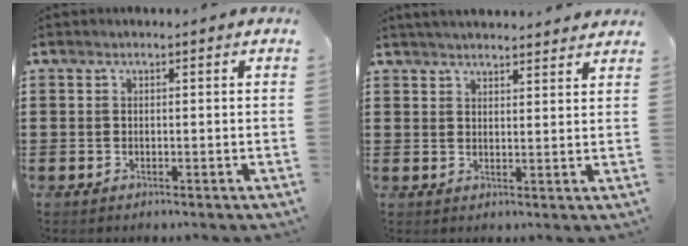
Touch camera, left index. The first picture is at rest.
{"total": 3.0, "force": [2.9, -0.1, 0.5], "torque": [-0.018, -0.006, 0.055]}